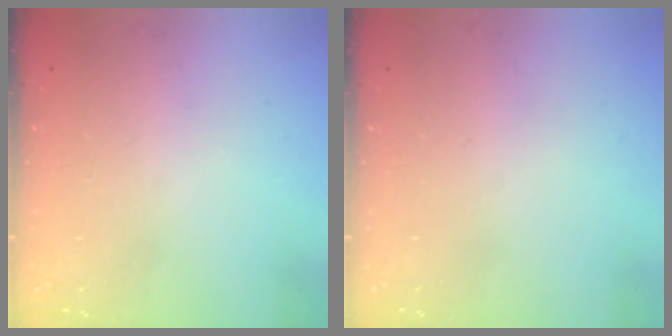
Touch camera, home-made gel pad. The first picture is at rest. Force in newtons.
{"total": 0.0}